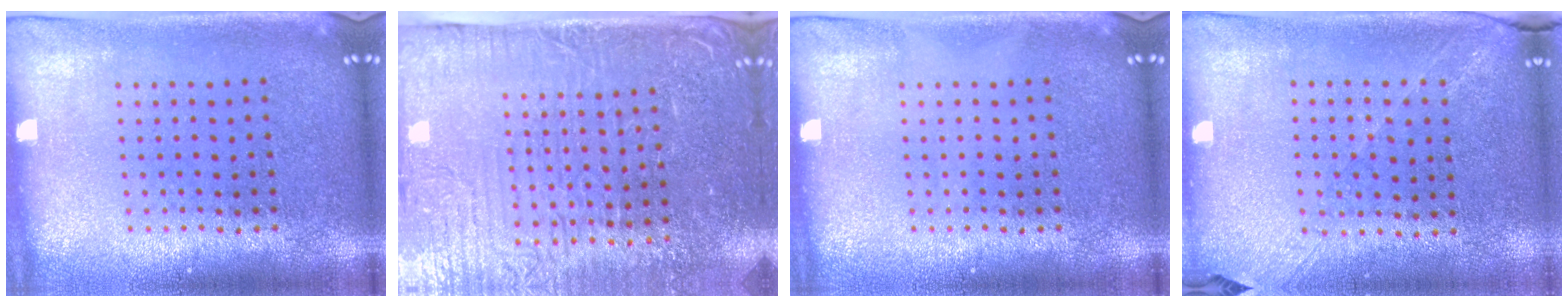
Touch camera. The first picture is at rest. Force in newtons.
{"total": 5.1, "press": 4.5, "slide": 2.5}
{"total": 0.0}
{"total": 1.2, "press": 1.1, "slide": 0.6}